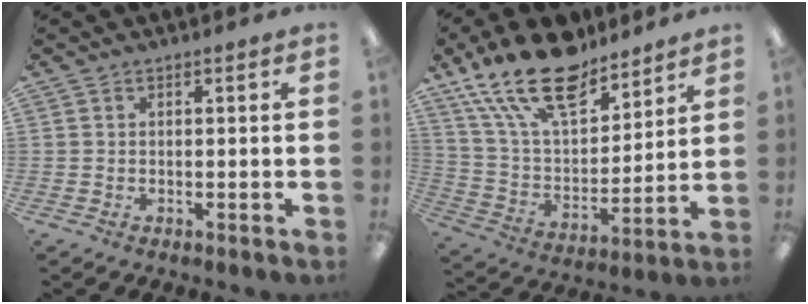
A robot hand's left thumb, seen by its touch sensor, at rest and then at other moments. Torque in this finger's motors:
{"motor_torque": [0.66, 0.56, 1.46, -1.31, 0.44]}